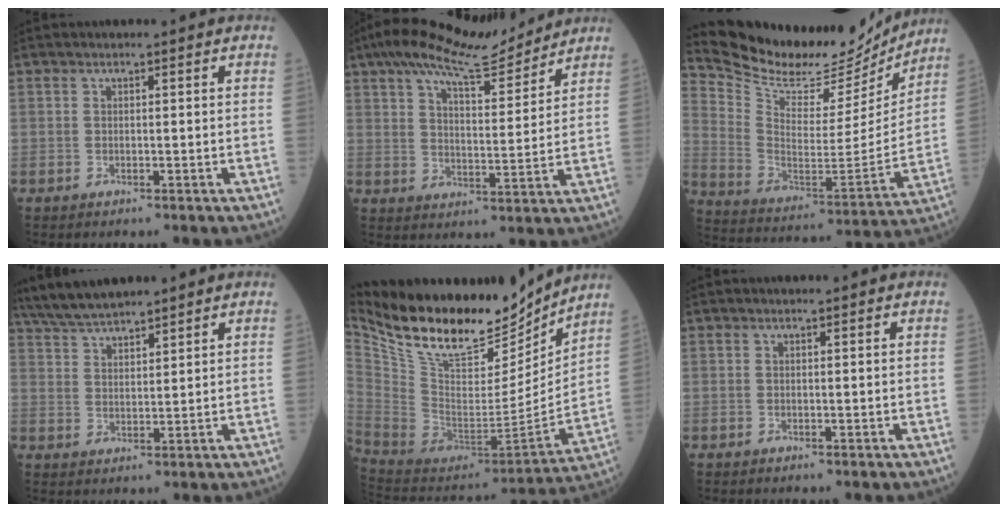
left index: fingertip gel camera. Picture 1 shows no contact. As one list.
[{"total": 13.0, "force": [11.3, 2.2, 6.1], "torque": [-0.106, 0.008, 0.175]}, {"total": 21.4, "force": [19.9, 5.2, 5.9], "torque": [-0.117, -0.038, 0.305]}, {"total": 8.8, "force": [7.9, 1.1, 3.7], "torque": [-0.074, 0.022, 0.148]}, {"total": 24.1, "force": [19.5, 8.0, 11.7], "torque": [-0.229, -0.025, 0.331]}, {"total": 0.0}]